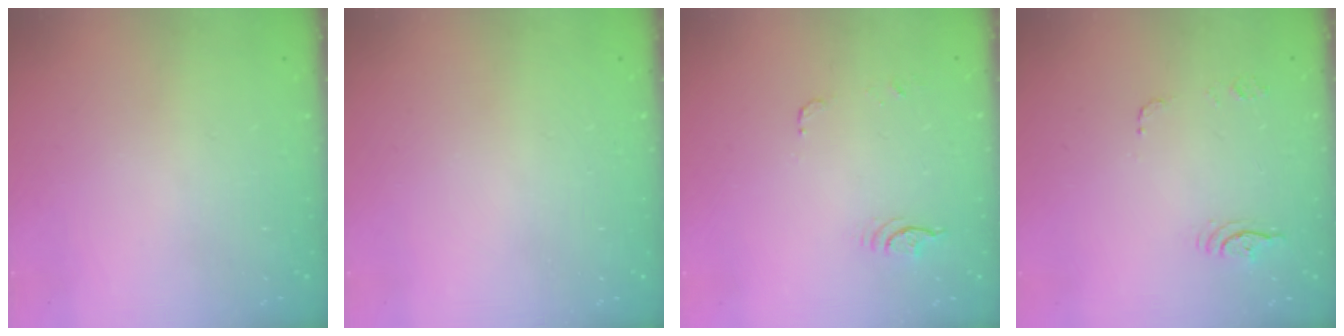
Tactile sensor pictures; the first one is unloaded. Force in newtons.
{"total": 0.0}
{"total": 14.3, "press": 5.9, "slide": 13.1}
{"total": 6.0, "press": 6.0, "slide": 0.4}